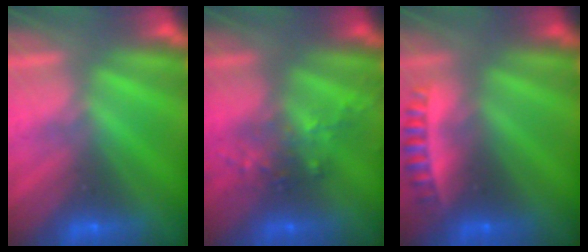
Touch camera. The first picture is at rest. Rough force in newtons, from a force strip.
{"total": 2.6}
{"total": 2.7}